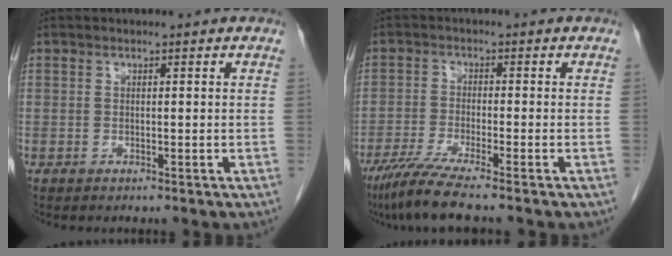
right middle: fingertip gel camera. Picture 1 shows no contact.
{"total": 6.8, "force": [-5.4, -0.9, 4.1], "torque": [-0.076, -0.026, -0.101]}